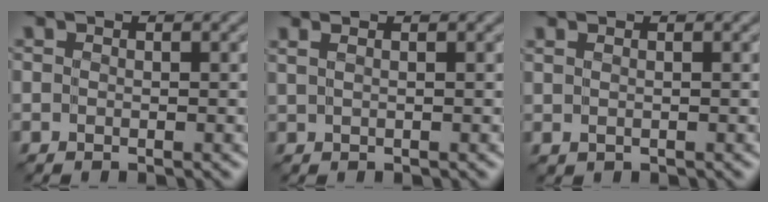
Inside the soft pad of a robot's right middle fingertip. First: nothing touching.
{"total": 1.1, "force": [0.9, -0.2, 0.5], "torque": [-0.012, 0.002, 0.019]}
{"total": 0.6, "force": [0.4, 0.1, 0.4], "torque": [-0.013, -0.001, 0.010]}